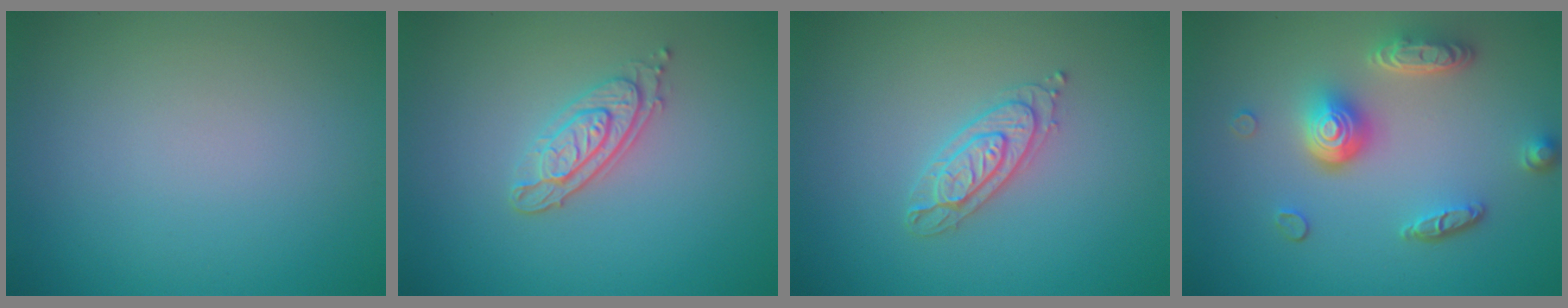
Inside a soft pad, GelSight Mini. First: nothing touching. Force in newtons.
{"total": 2.9, "press": 2.6, "slide": 1.4}
{"total": 2.3, "press": 2.2, "slide": 0.5}
{"total": 5.2, "press": 3.8, "slide": 3.6}